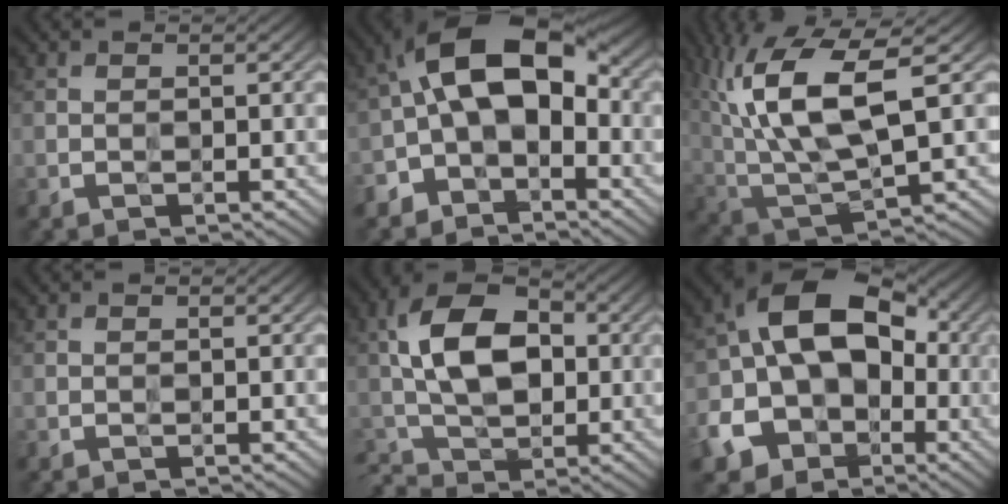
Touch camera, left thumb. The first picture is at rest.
{"total": 12.5, "force": [-1.5, 7.4, 9.9], "torque": [-0.165, 0.029, -0.048]}
{"total": 14.2, "force": [4.0, 5.5, 12.5], "torque": [-0.277, 0.008, 0.082]}
{"total": 0.0}
{"total": 10.3, "force": [0.0, 6.6, 7.9], "torque": [-0.168, 0.013, -0.008]}
{"total": 15.5, "force": [-2.6, 11.4, 10.1], "torque": [-0.201, -0.006, -0.051]}